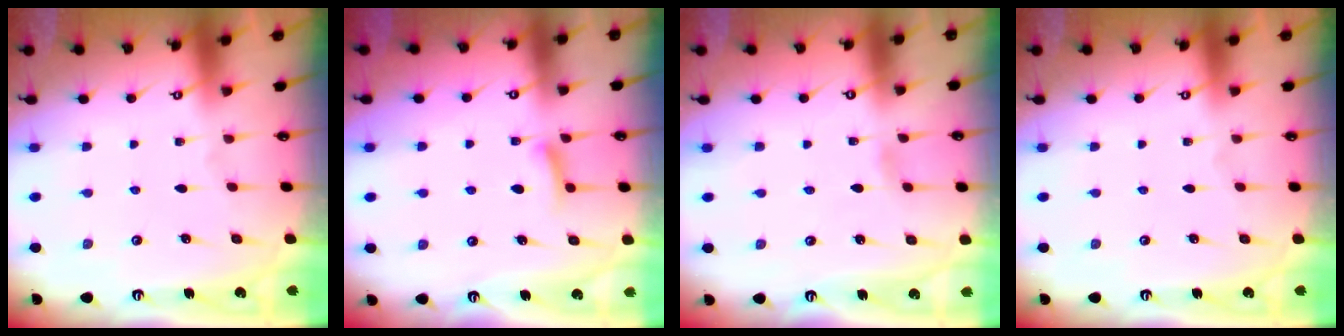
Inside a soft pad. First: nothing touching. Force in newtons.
{"total": 6.0, "press": 5.9, "slide": 0.7}
{"total": 1.9, "press": 1.9, "slide": 0.2}
{"total": 0.0}